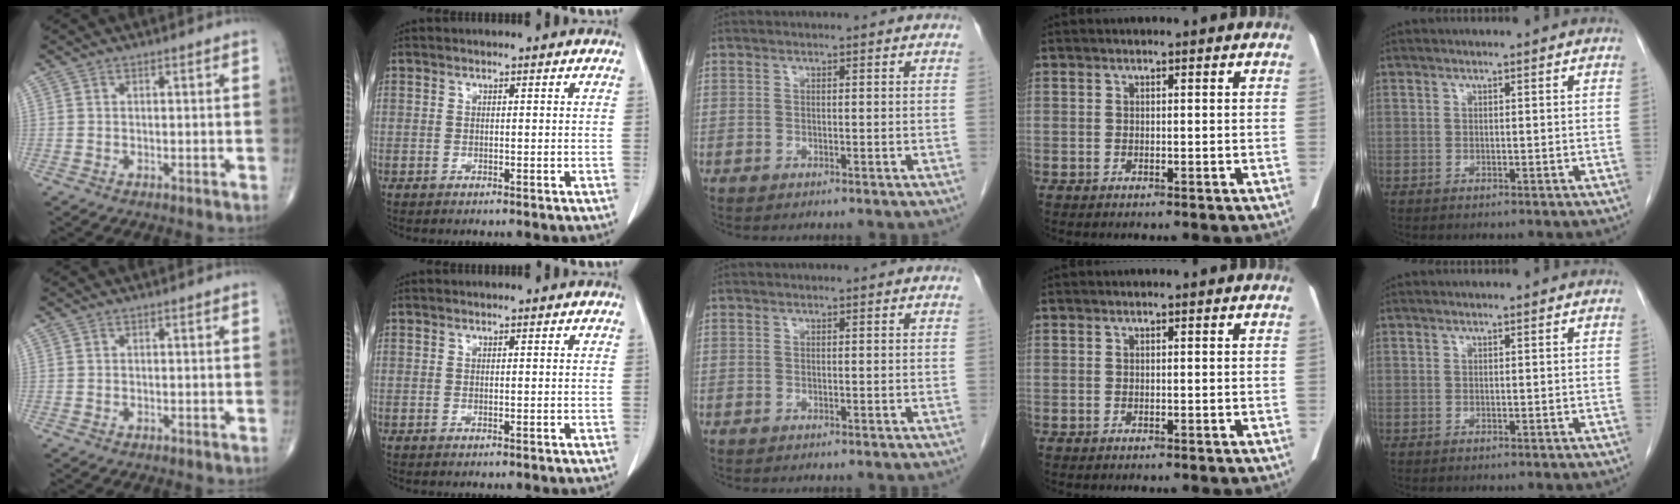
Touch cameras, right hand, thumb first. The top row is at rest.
{}